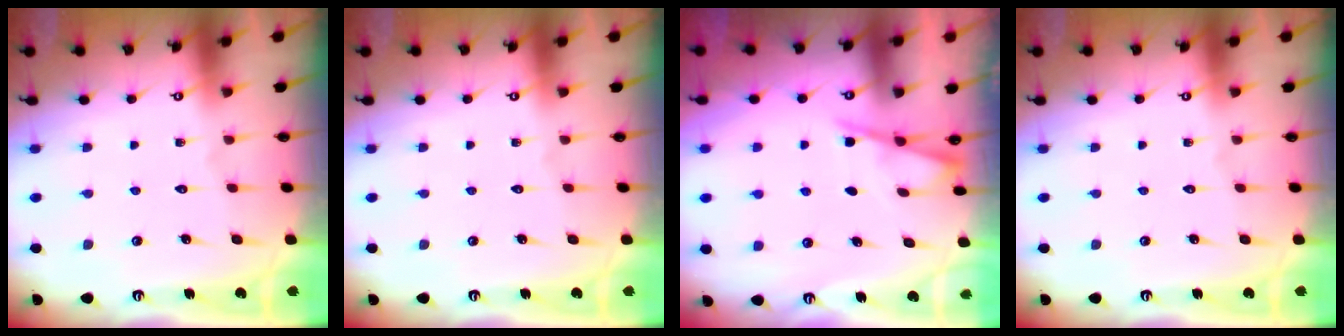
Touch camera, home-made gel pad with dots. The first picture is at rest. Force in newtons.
{"total": 0.0}
{"total": 4.7, "press": 4.7, "slide": 0.7}
{"total": 0.0}